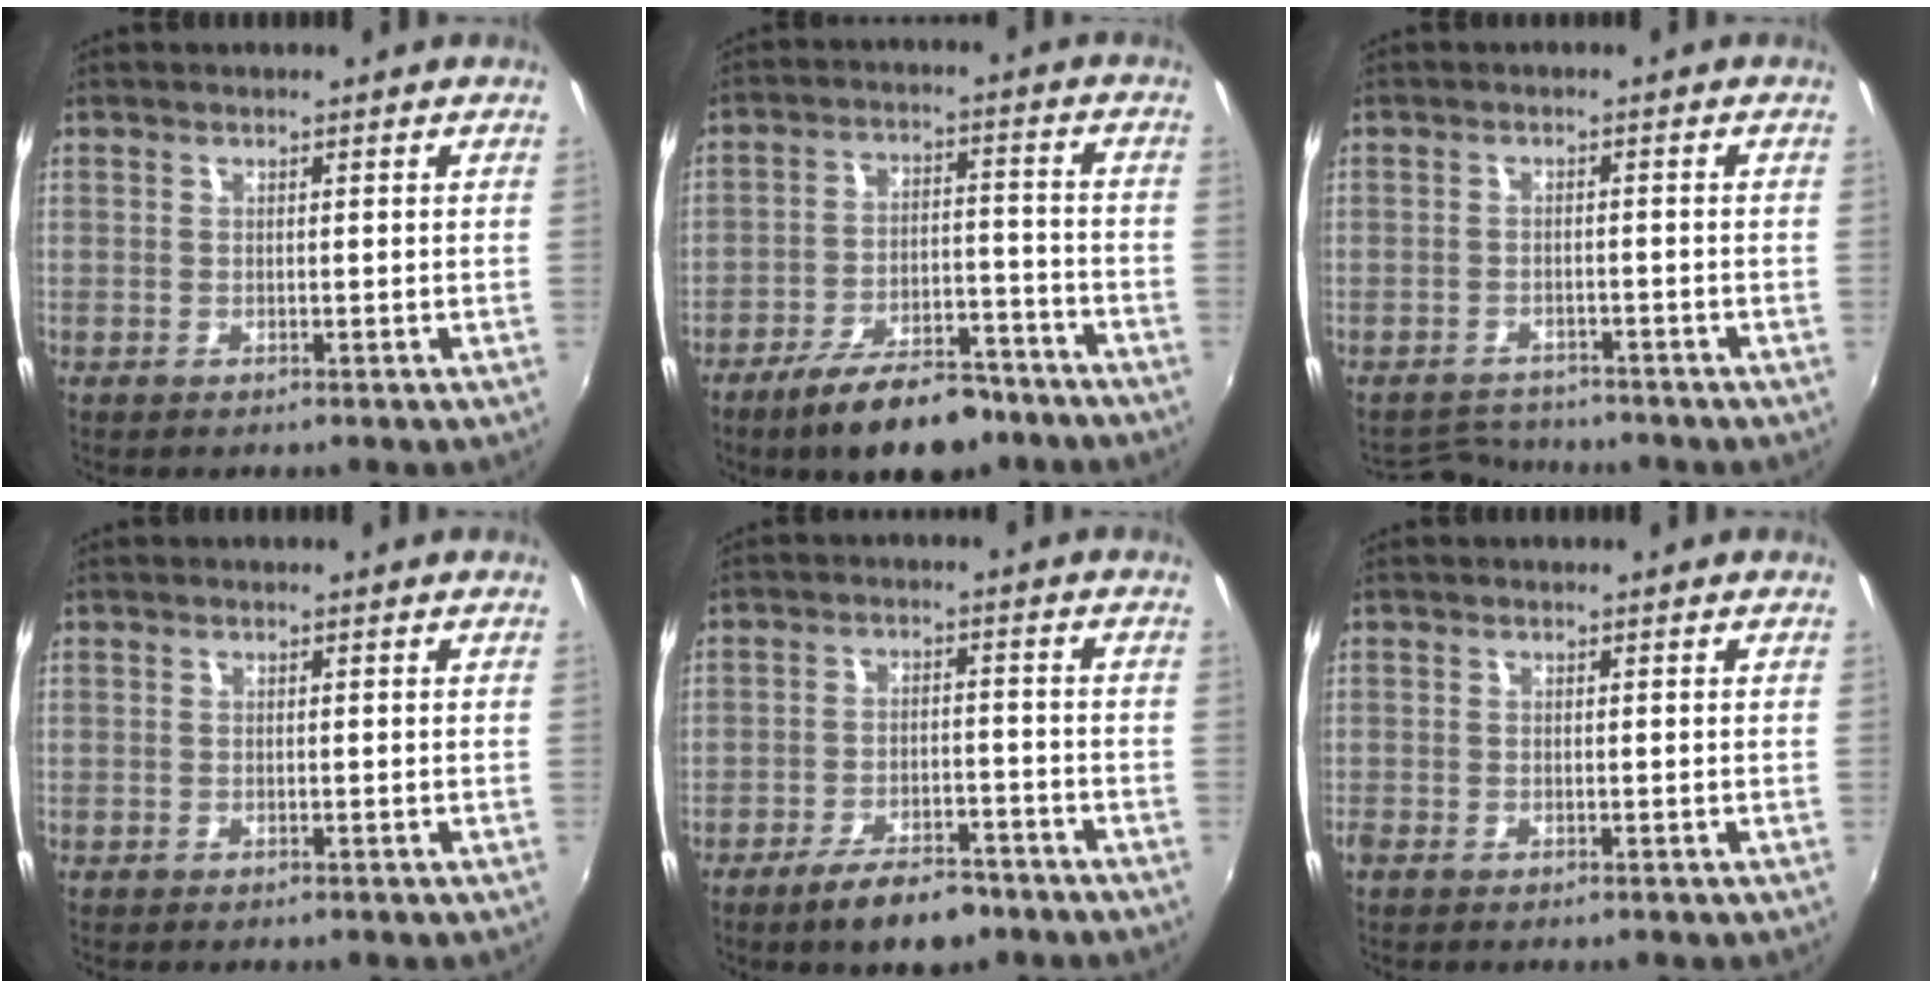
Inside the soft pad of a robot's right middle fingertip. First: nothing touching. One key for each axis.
{"total": 14.2, "fx": -10.9, "fy": 5.3, "fz": 7.4, "tx": -0.135, "ty": 0.002, "tz": -0.162}
{"total": 4.9, "fx": -4.6, "fy": 1.6, "fz": 0.2, "tx": -0.021, "ty": 0.000, "tz": -0.078}
{"total": 0.5, "fx": -0.4, "fy": 0.3, "fz": 0.1, "tx": -0.003, "ty": -0.003, "tz": -0.007}
{"total": 8.9, "fx": -6.7, "fy": 3.4, "fz": 4.8, "tx": -0.101, "ty": 0.000, "tz": -0.102}
{"total": 1.1, "fx": -0.9, "fy": 0.6, "fz": 0.4, "tx": -0.012, "ty": -0.006, "tz": -0.018}